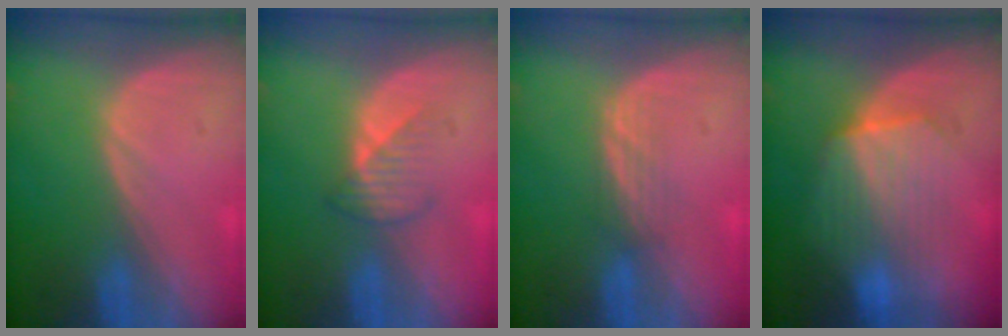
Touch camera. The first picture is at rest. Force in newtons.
{"total": 3.4, "press": 3.2, "slide": 1.3}
{"total": 2.3, "press": 2.2, "slide": 0.5}
{"total": 7.1, "press": 6.9, "slide": 1.3}